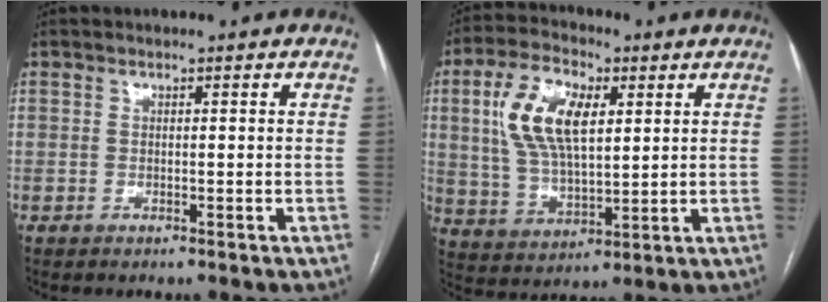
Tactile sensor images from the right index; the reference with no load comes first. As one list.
[{"total": 12.7, "force": [3.7, 5.7, 10.7], "torque": [-0.225, 0.017, 0.071]}]